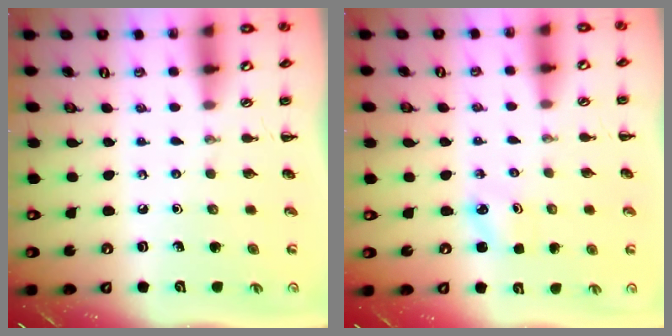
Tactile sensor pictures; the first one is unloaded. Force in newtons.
{"total": 1.9, "press": 1.8, "slide": 0.5}